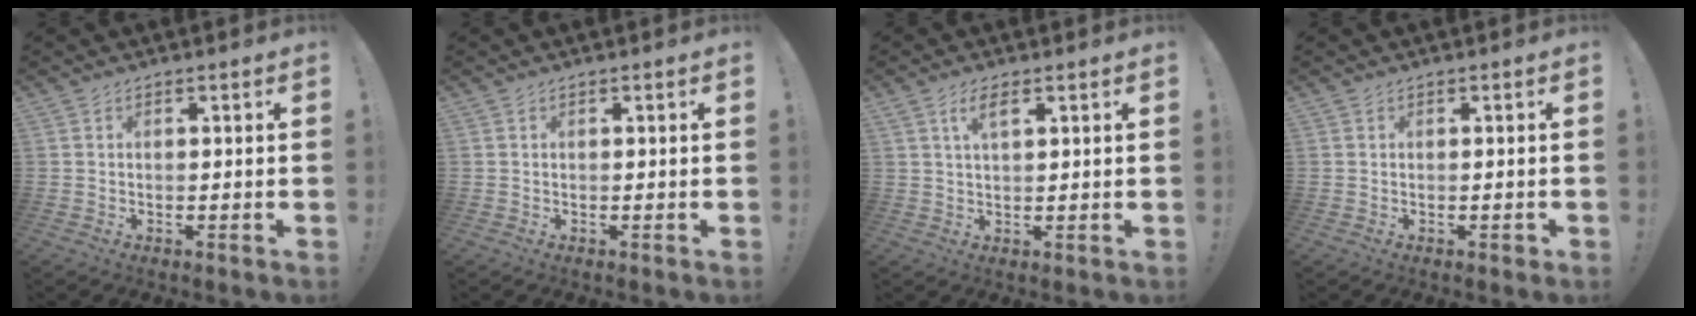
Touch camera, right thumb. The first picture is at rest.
{"total": 0.0}
{"total": 4.1, "force": [2.1, 1.4, 3.3], "torque": [-0.062, -0.001, 0.034]}
{"total": 1.0, "force": [-0.1, 0.8, 0.6], "torque": [-0.006, 0.001, -0.002]}